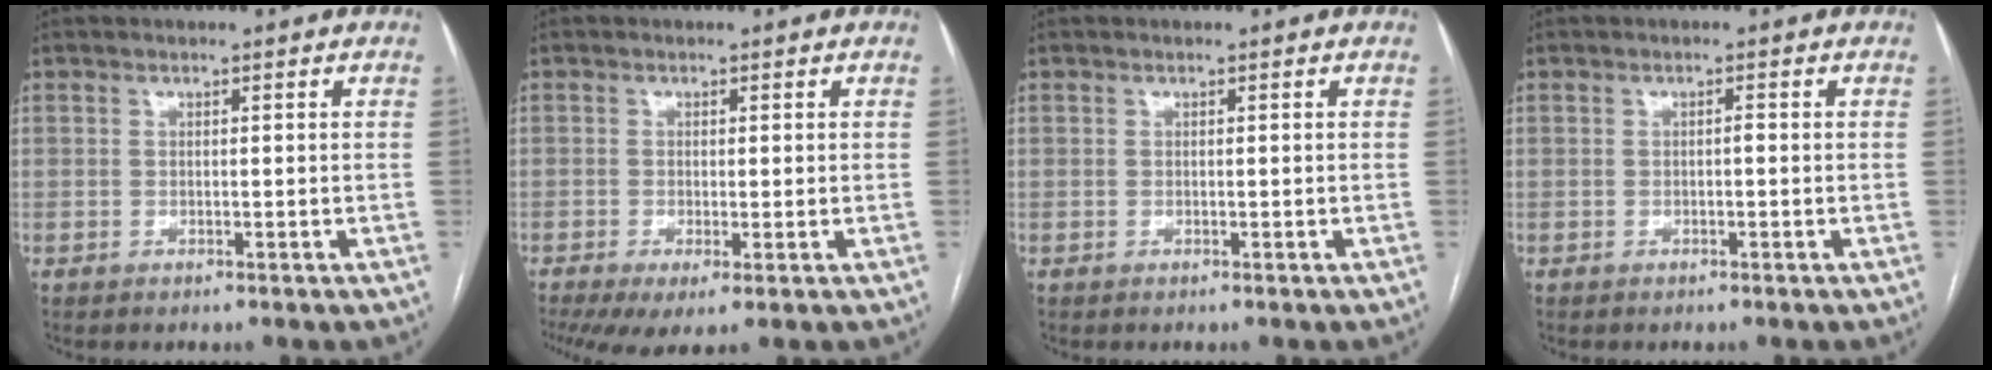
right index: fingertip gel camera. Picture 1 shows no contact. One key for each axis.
{"total": 5.4, "fx": -2.5, "fy": 1.5, "fz": 4.5, "tx": -0.074, "ty": -0.016, "tz": -0.042}
{"total": 0.0}
{"total": 0.8, "fx": -0.1, "fy": 0.1, "fz": 0.7, "tx": -0.012, "ty": 0.002, "tz": -0.002}